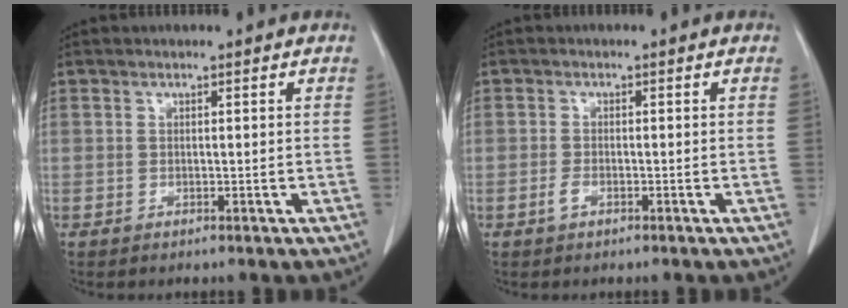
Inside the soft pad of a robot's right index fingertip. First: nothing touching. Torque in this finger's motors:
{"motor_torque": [-0.02, -0.07, -0.12, -0.06]}